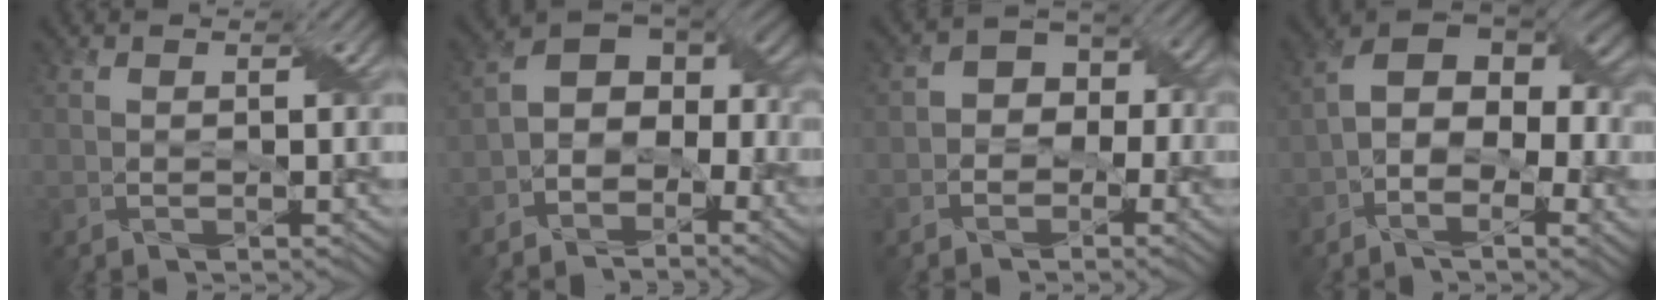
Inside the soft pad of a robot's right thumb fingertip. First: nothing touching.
{"total": 8.2, "force": [-3.9, 4.9, 5.4], "torque": [-0.077, 0.002, -0.086]}
{"total": 4.5, "force": [-1.4, 3.6, 2.3], "torque": [-0.021, 0.010, -0.045]}
{"total": 11.3, "force": [-1.4, 6.4, 9.2], "torque": [-0.146, 0.014, -0.020]}